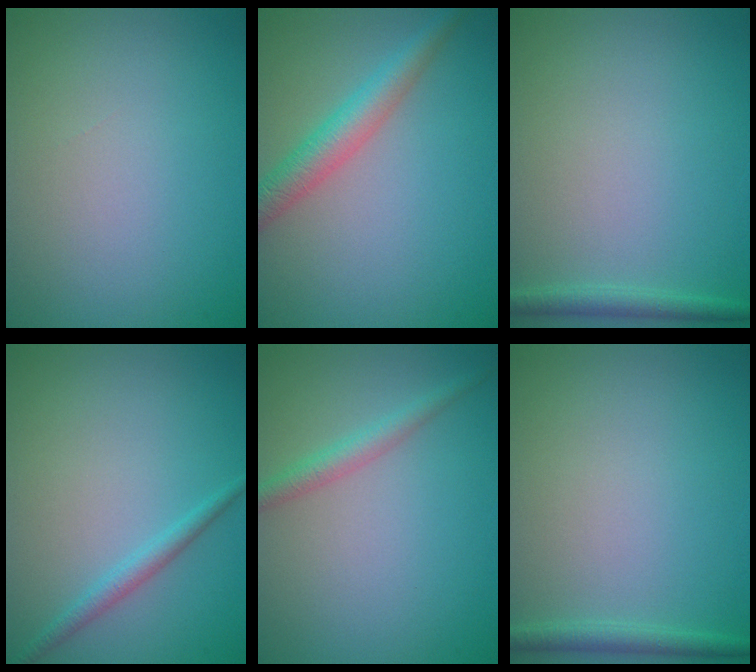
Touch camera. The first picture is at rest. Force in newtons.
{"total": 3.6, "press": 3.6, "slide": 0.1}
{"total": 1.4, "press": 1.4, "slide": 0.1}
{"total": 1.5, "press": 1.5, "slide": 0.1}
{"total": 1.9, "press": 1.9, "slide": 0.0}
{"total": 1.4, "press": 1.4, "slide": 0.1}